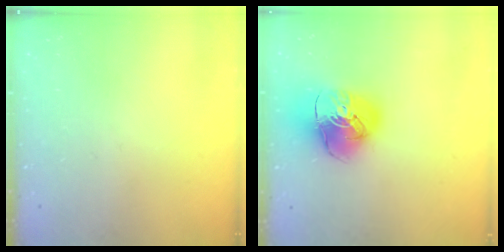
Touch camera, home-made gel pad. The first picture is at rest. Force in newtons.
{"total": 13.9, "press": 13.8, "slide": 1.7}